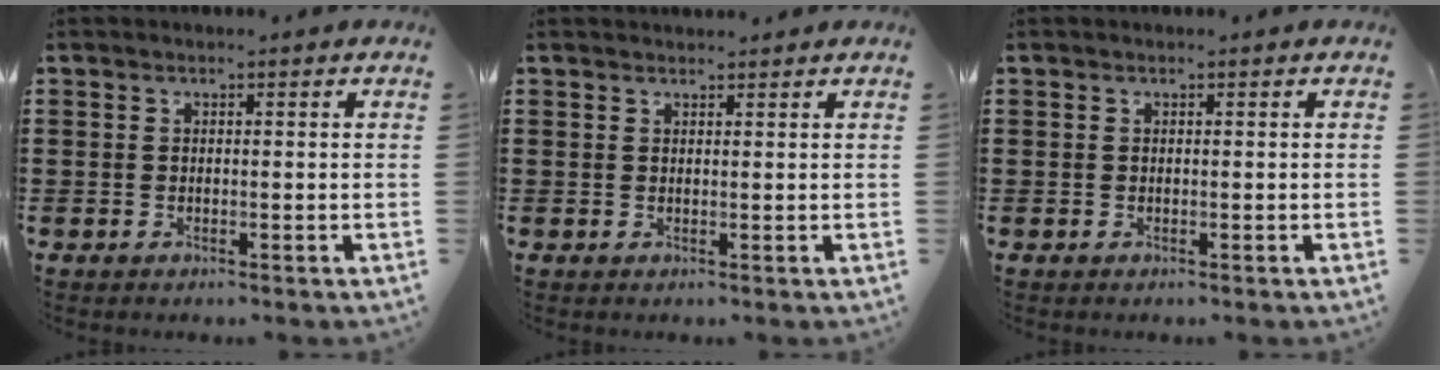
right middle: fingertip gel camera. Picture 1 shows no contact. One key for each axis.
{"total": 1.0, "fx": 1.0, "fy": 0.0, "fz": -0.1, "tx": -0.001, "ty": -0.002, "tz": 0.020}
{"total": 0.0}